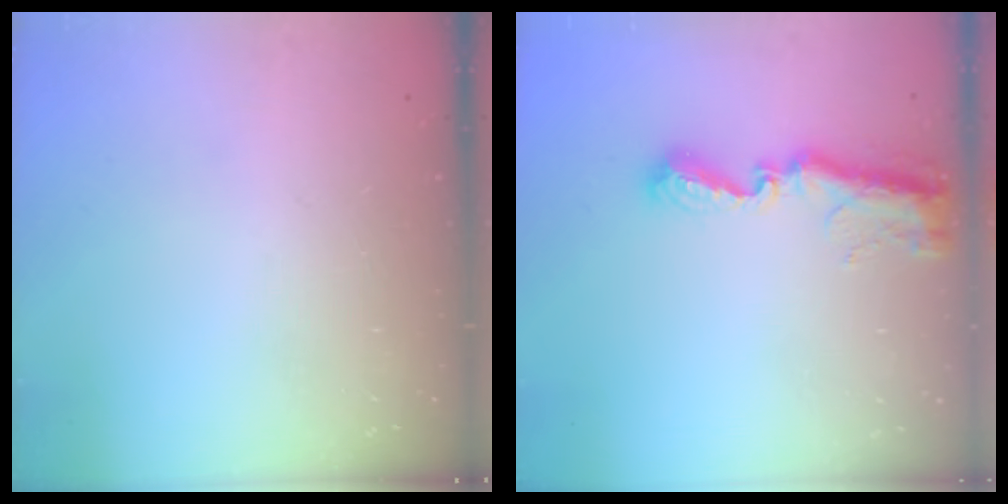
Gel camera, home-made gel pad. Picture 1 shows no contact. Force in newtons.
{"total": 9.9, "press": 9.9, "slide": 0.7}